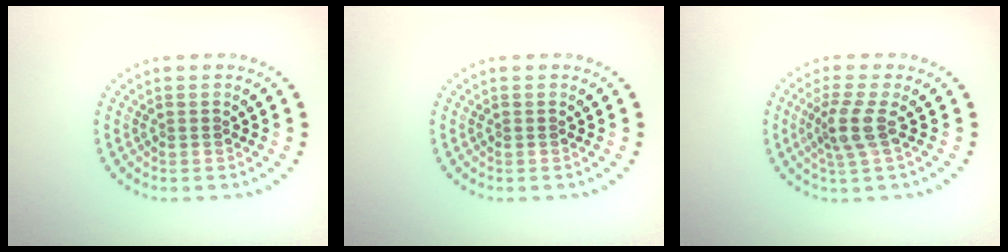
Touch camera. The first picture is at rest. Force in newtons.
{"total": 0.0}
{"total": 2.6, "press": 2.0, "slide": 1.7}